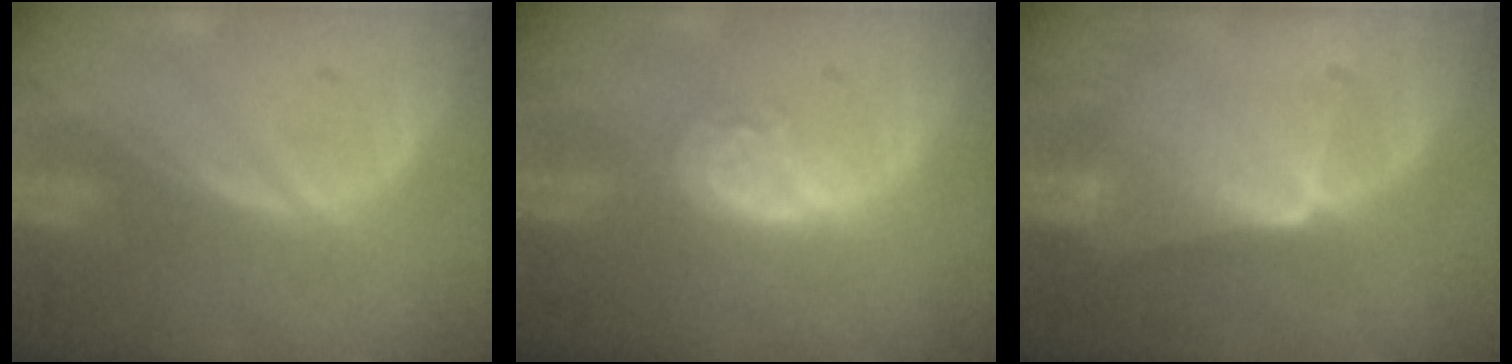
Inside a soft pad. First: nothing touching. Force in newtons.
{"total": 4.2, "press": 3.8, "slide": 1.8}
{"total": 6.7, "press": 5.8, "slide": 3.4}